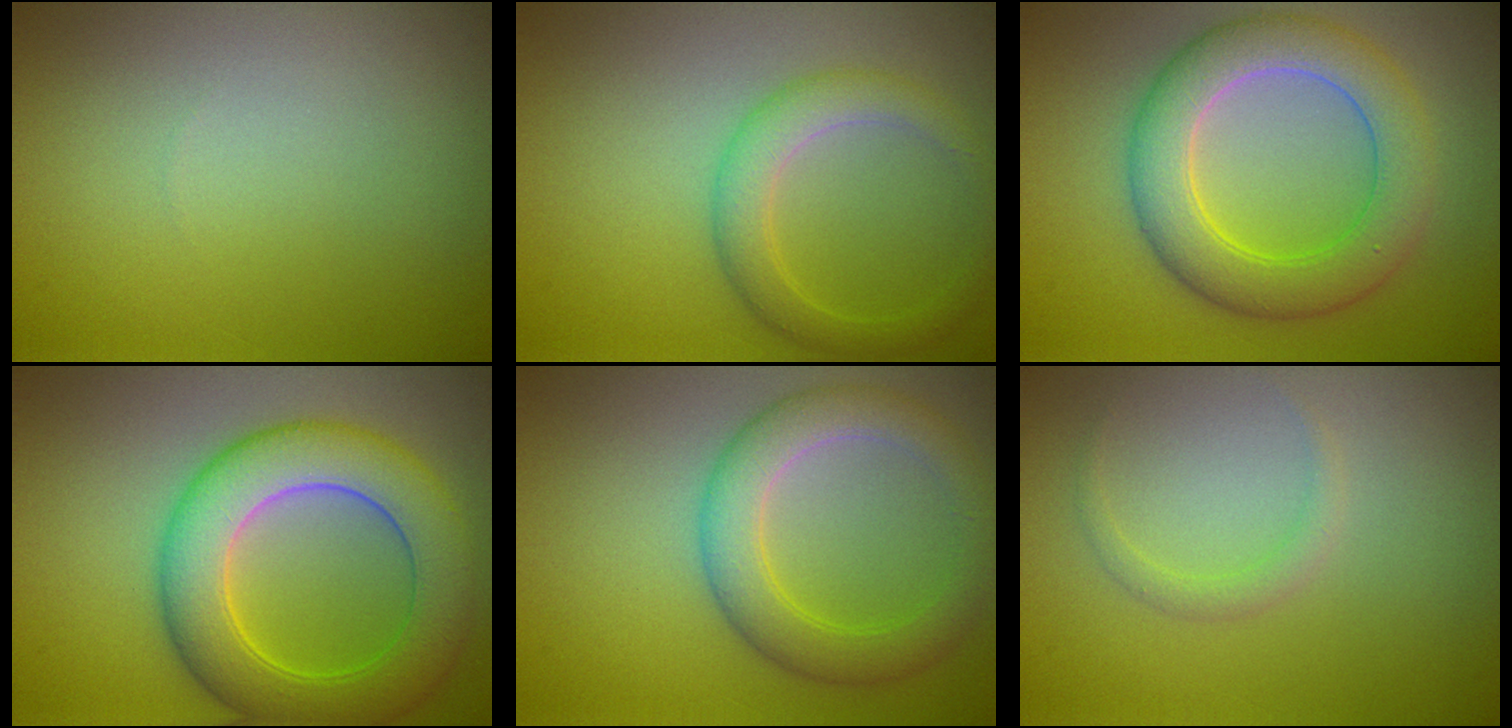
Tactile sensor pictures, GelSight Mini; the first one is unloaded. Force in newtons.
{"total": 3.2, "press": 3.2, "slide": 0.2}
{"total": 6.5, "press": 6.5, "slide": 0.3}
{"total": 8.3, "press": 8.3, "slide": 0.0}
{"total": 4.8, "press": 4.8, "slide": 0.2}
{"total": 1.0, "press": 1.0, "slide": 0.0}